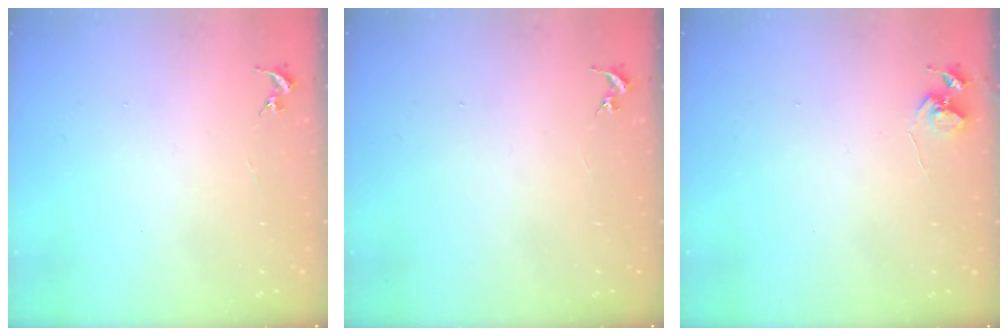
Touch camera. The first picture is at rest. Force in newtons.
{"total": 0.0}
{"total": 5.6, "press": 5.6, "slide": 0.4}